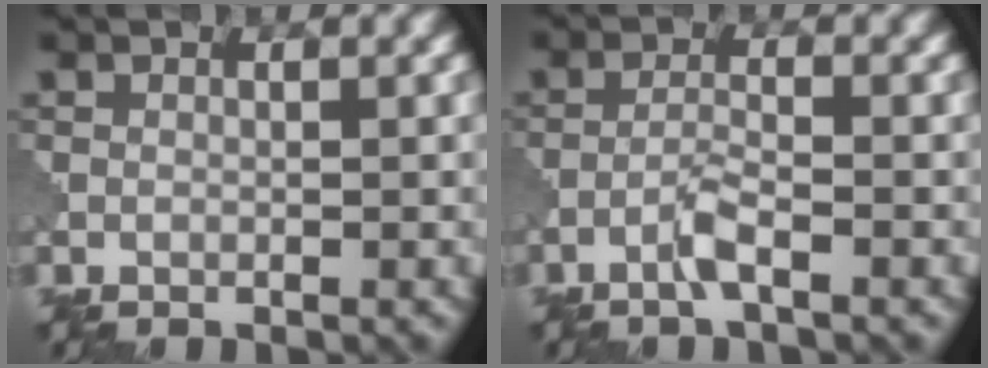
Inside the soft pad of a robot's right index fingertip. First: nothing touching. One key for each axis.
{"total": 2.1, "fx": -1.3, "fy": 0.1, "fz": 1.6, "tx": -0.034, "ty": 0.007, "tz": -0.031}